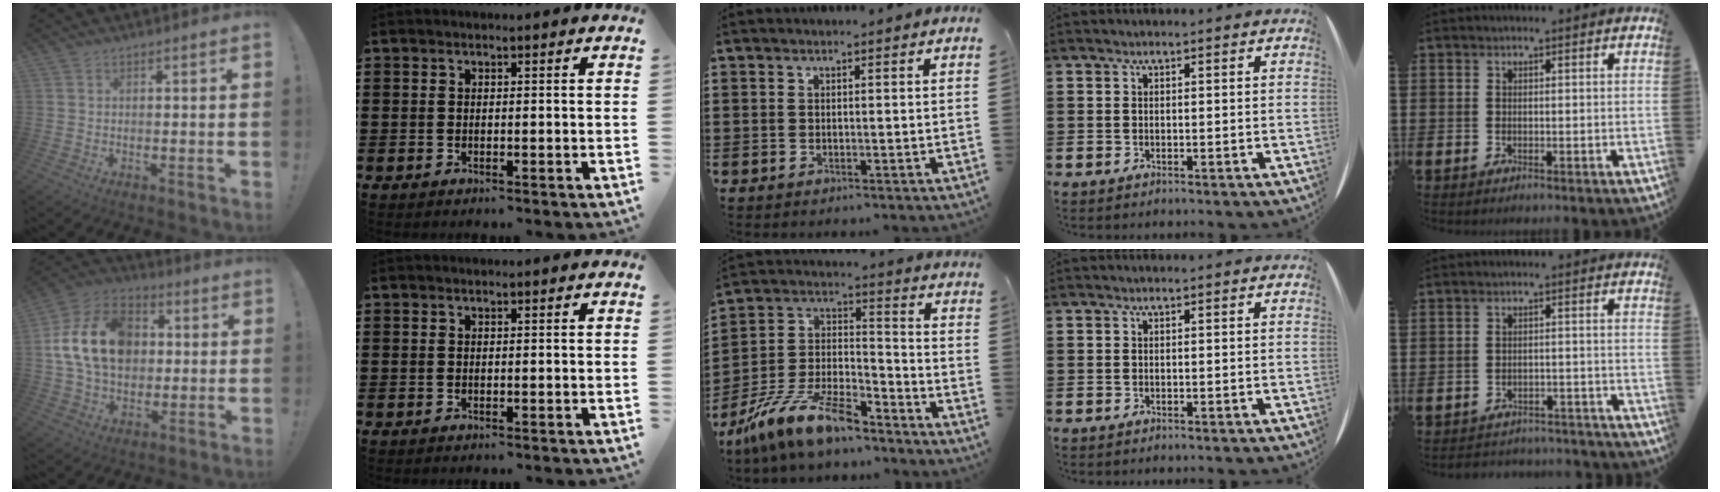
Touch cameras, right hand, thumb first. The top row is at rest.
{"thumb": {"total": 19.7, "force": [2.9, 14.6, 12.9], "torque": [-0.217, 0.007, 0.059]}, "middle": {"total": 12.3, "force": [-10.1, 2.6, 6.5], "torque": [-0.139, 0.021, -0.200]}, "little": {"total": 2.3, "force": [-2.3, 0.2, -0.3], "torque": [-0.003, 0.003, -0.050]}}